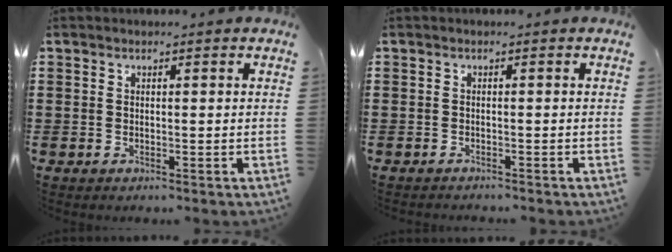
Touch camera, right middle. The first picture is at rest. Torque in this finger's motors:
{"motor_torque": [0.27, -0.20, 0.01, 0.03]}